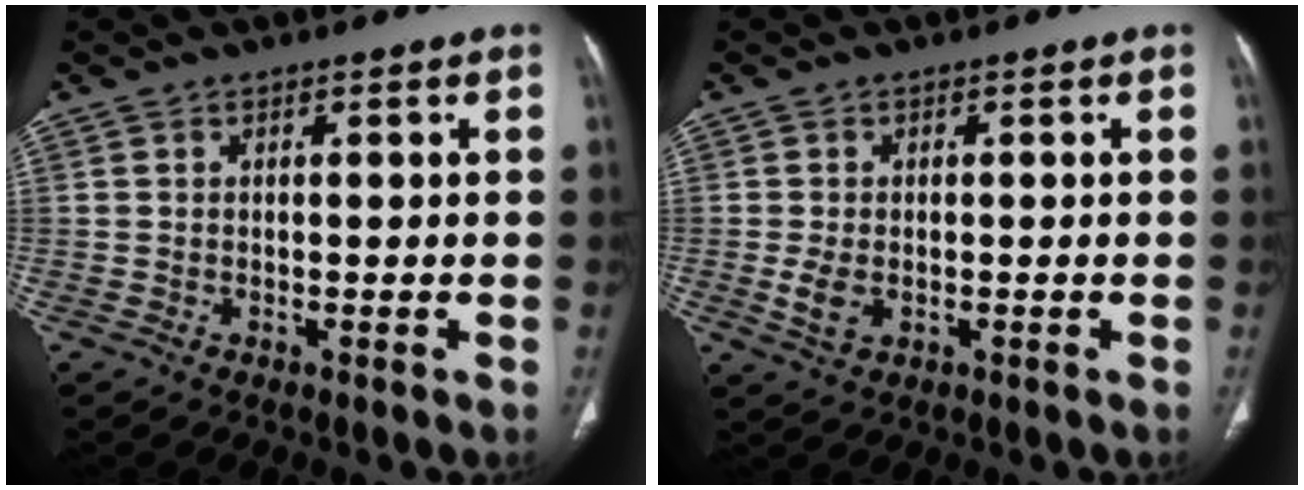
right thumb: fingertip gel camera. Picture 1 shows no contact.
{"total": 3.5, "force": [-0.6, 2.3, 2.6], "torque": [-0.056, -0.003, -0.007]}